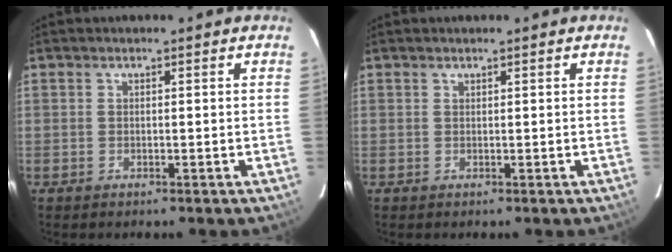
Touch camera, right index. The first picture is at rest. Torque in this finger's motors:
{"motor_torque": [0.19, 0.16, 0.05, 0.00]}